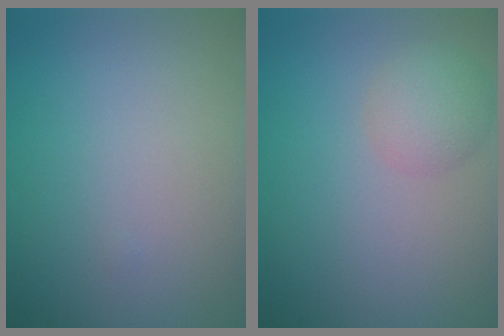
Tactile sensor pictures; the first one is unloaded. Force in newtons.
{"total": 2.6, "press": 2.6, "slide": 0.1}